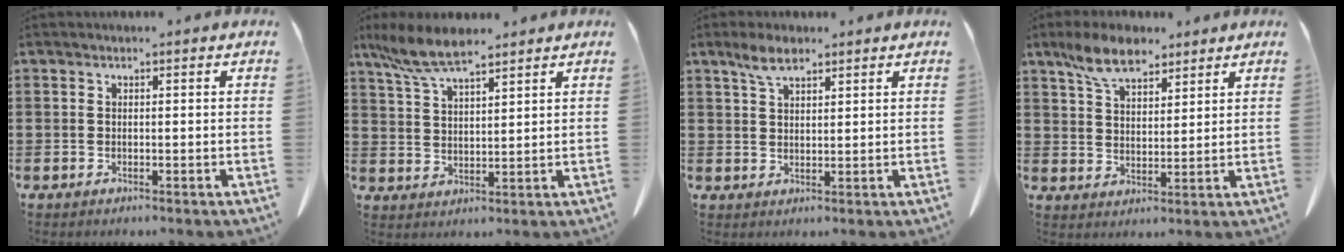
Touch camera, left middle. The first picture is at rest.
{"total": 7.1, "force": [5.5, 1.5, 4.2], "torque": [-0.097, -0.010, 0.102]}
{"total": 4.1, "force": [2.8, 1.6, 2.5], "torque": [-0.056, 0.003, 0.051]}
{"total": 7.5, "force": [5.6, 3.2, 3.8], "torque": [-0.092, 0.001, 0.106]}